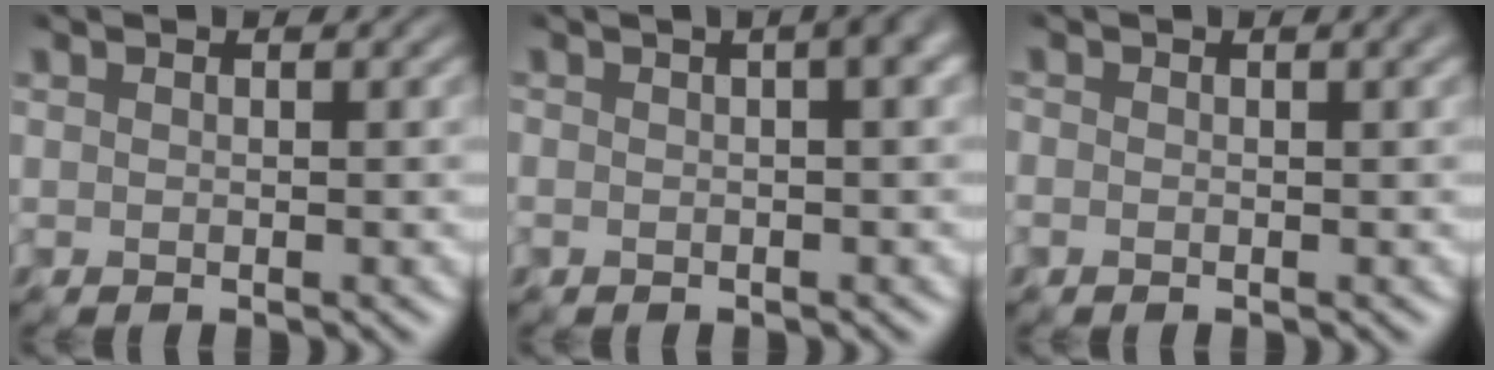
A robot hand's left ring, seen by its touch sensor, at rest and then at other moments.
{"total": 2.8, "force": [0.3, 0.5, 2.7], "torque": [-0.032, 0.008, 0.002]}
{"total": 1.5, "force": [0.2, 0.7, 1.3], "torque": [-0.016, -0.001, 0.000]}